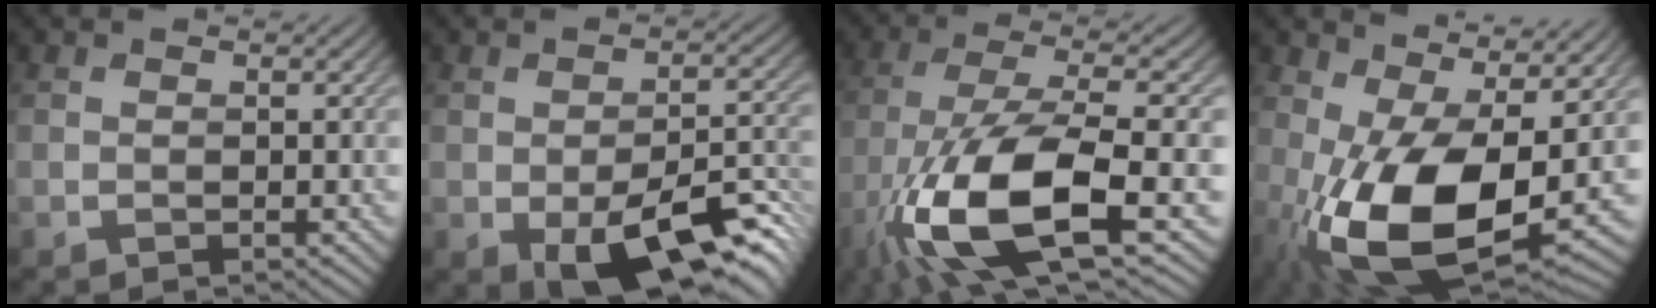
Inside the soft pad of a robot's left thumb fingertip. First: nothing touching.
{"total": 12.5, "force": [-5.4, 5.5, 9.9], "torque": [-0.152, -0.023, -0.076]}
{"total": 15.5, "force": [-5.7, 5.6, 13.3], "torque": [-0.272, -0.025, -0.104]}
{"total": 14.6, "force": [-1.5, 7.3, 12.6], "torque": [-0.242, -0.023, -0.019]}